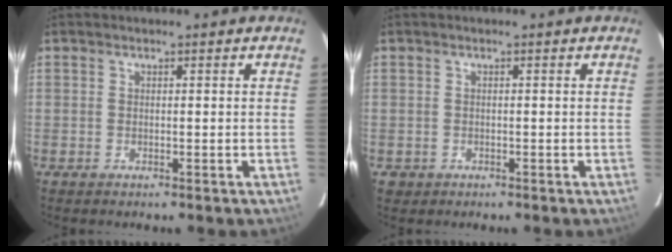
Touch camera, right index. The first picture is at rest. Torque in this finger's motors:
{"motor_torque": [-0.07, 0.09, -0.40, -0.15]}